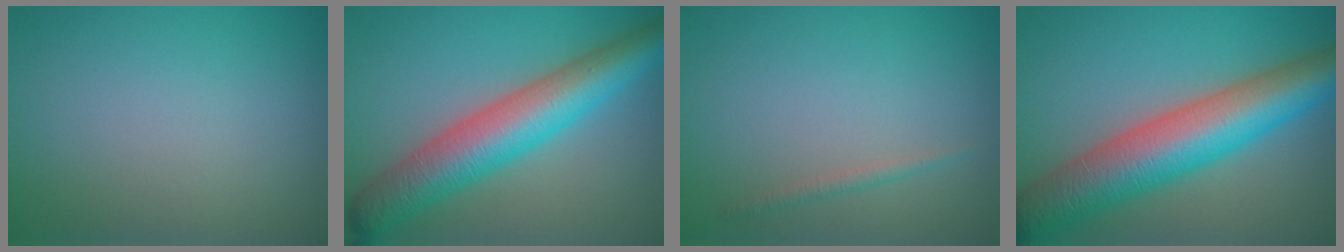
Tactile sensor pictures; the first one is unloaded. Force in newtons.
{"total": 8.5, "press": 8.5, "slide": 0.1}
{"total": 0.9, "press": 0.9, "slide": 0.1}
{"total": 10.5, "press": 10.4, "slide": 0.2}